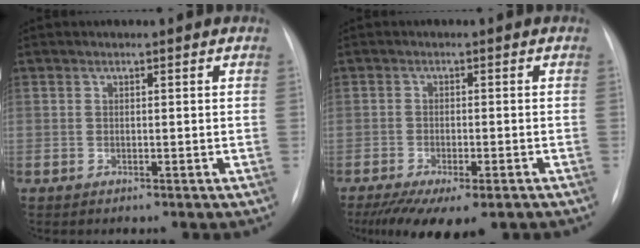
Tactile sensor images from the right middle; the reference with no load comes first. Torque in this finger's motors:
{"motor_torque": [1.12, -1.02, 0.21, 0.08]}